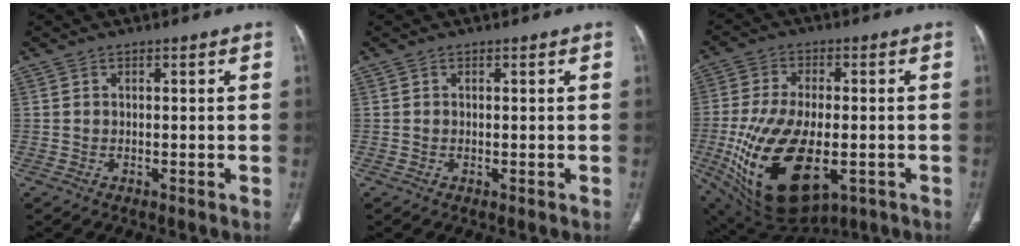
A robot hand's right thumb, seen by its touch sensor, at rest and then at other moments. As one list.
[{"total": 0.0}, {"total": 21.5, "force": [-5.6, 11.1, 17.6], "torque": [-0.342, -0.009, -0.069]}]